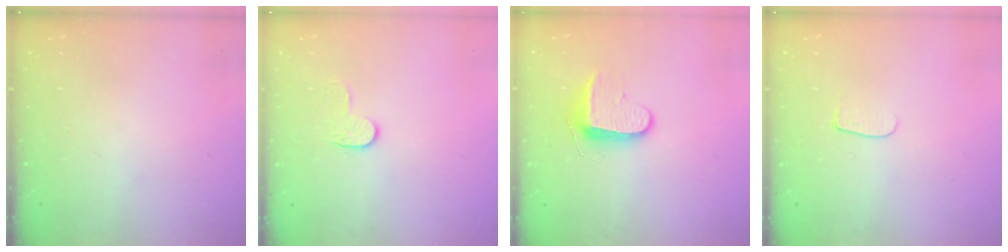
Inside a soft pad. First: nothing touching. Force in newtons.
{"total": 4.6, "press": 4.6, "slide": 0.3}
{"total": 9.0, "press": 9.0, "slide": 0.7}
{"total": 3.8, "press": 3.8, "slide": 0.5}